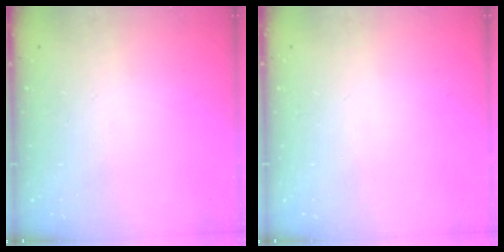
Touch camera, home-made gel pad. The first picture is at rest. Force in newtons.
{"total": 0.0}